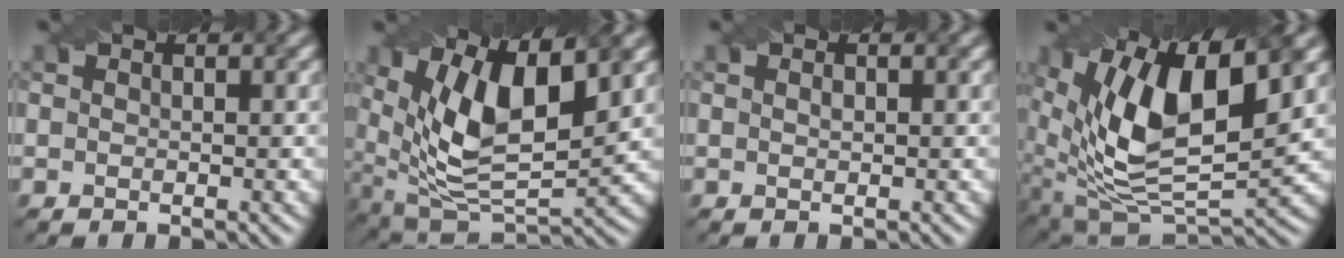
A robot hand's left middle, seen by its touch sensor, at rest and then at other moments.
{"total": 11.1, "force": [3.7, 4.9, 9.3], "torque": [-0.164, -0.004, 0.066]}
{"total": 0.5, "force": [0.0, 0.3, 0.5], "torque": [-0.010, 0.001, 0.001]}
{"total": 13.5, "force": [4.6, 6.1, 11.1], "torque": [-0.205, 0.006, 0.084]}